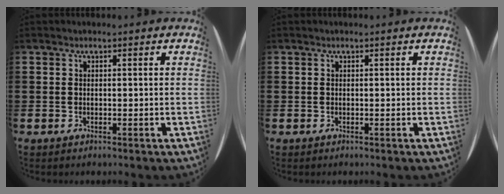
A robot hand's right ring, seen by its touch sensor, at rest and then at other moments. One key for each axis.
{"total": 0.0}